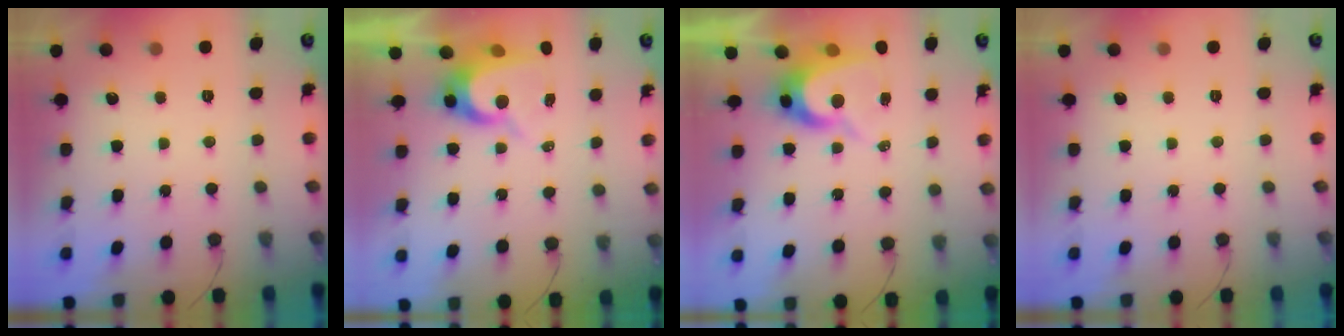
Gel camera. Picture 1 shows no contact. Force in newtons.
{"total": 8.2, "press": 8.1, "slide": 0.6}
{"total": 8.6, "press": 8.6, "slide": 0.6}
{"total": 0.0}